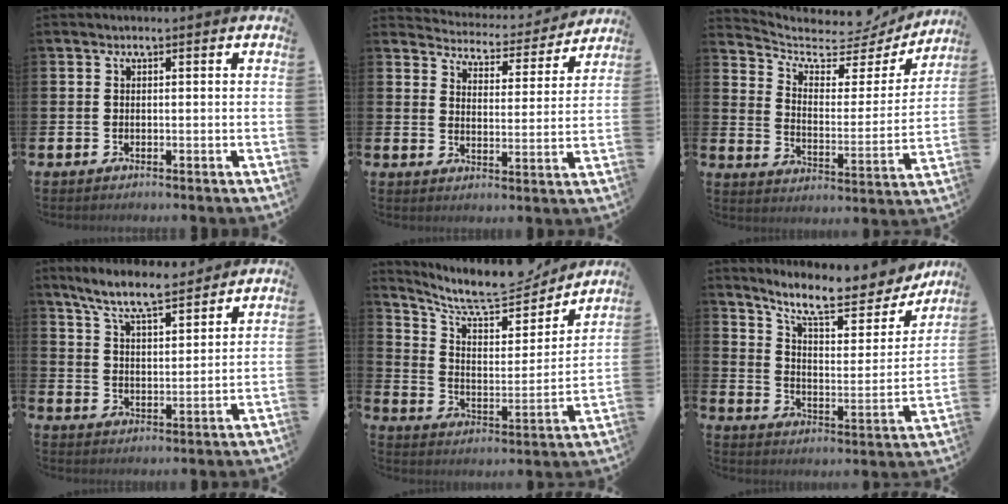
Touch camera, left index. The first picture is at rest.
{"total": 4.8, "force": [4.7, 0.9, 0.2], "torque": [-0.019, -0.044, 0.075]}
{"total": 6.3, "force": [5.7, 2.4, 1.4], "torque": [-0.061, -0.052, 0.092]}
{"total": 7.9, "force": [7.2, 1.1, 3.1], "torque": [-0.088, -0.029, 0.130]}
{"total": 10.0, "force": [8.9, 2.7, 3.7], "torque": [-0.102, -0.061, 0.151]}
{"total": 10.4, "force": [9.0, 2.5, 4.5], "torque": [-0.108, -0.060, 0.152]}